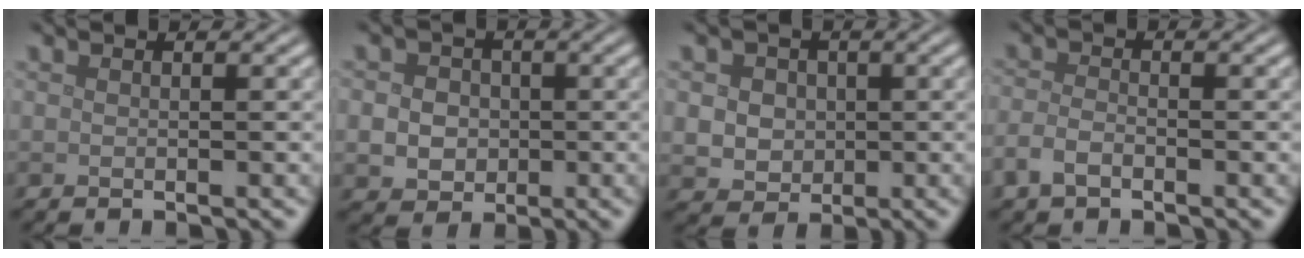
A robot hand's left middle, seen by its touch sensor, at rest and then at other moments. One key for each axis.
{"total": 5.4, "fx": -0.1, "fy": 4.8, "fz": 2.5, "tx": -0.031, "ty": 0.024, "tz": -0.024}
{"total": 5.0, "fx": 0.8, "fy": 4.3, "fz": 2.4, "tx": -0.036, "ty": 0.018, "tz": 0.003}
{"total": 2.1, "fx": -1.3, "fy": 1.0, "fz": 1.3, "tx": -0.030, "ty": 0.000, "tz": -0.032}